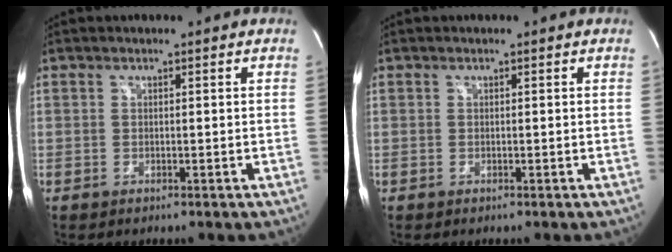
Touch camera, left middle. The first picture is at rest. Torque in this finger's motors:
{"motor_torque": [0.10, -0.16, 0.09, 0.02]}